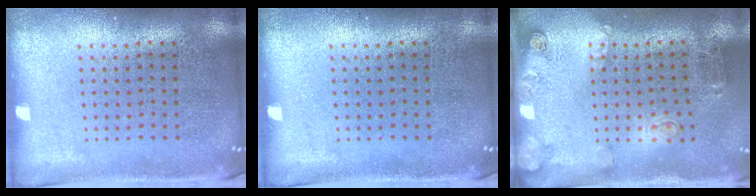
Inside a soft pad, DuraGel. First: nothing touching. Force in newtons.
{"total": 0.0}
{"total": 2.1, "press": 1.3, "slide": 1.6}